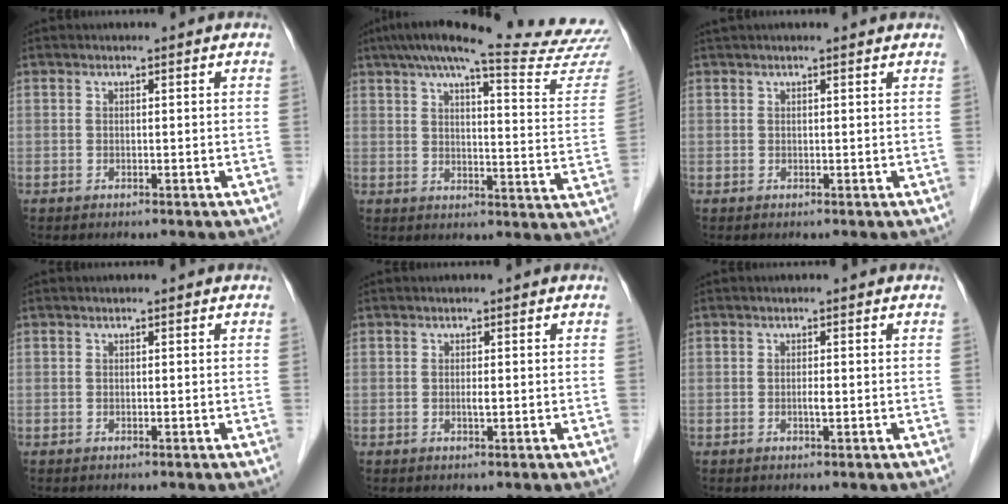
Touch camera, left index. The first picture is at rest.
{"total": 23.2, "force": [21.2, -0.3, 9.4], "torque": [-0.137, -0.064, 0.257]}
{"total": 3.6, "force": [3.3, 0.4, 1.4], "torque": [-0.019, 0.033, 0.041]}
{"total": 0.0}
{"total": 0.6, "force": [0.0, 0.0, 0.6], "torque": [-0.015, -0.002, -0.001]}
{"total": 0.8, "force": [-0.2, 0.1, 0.8], "torque": [-0.016, -0.001, -0.004]}